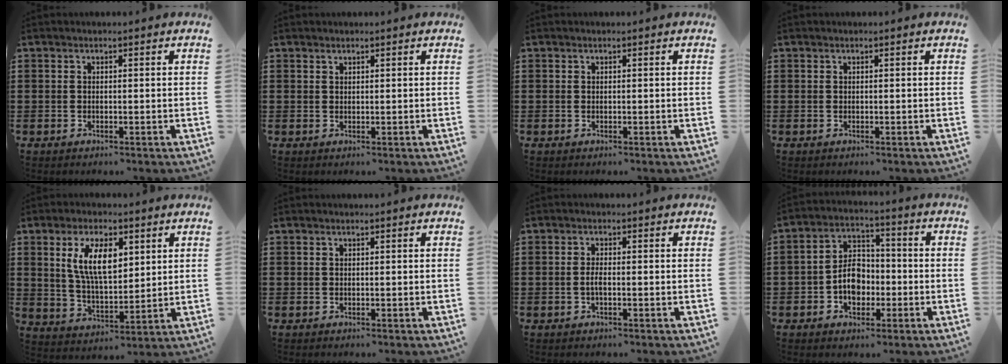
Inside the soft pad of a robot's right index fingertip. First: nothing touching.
{"total": 0.6, "force": [0.5, 0.4, 0.1], "torque": [-0.003, 0.001, 0.010]}
{"total": 0.0}
{"total": 0.0}
{"total": 8.6, "force": [3.4, 3.8, 7.0], "torque": [-0.148, 0.012, 0.059]}
{"total": 0.0}
{"total": 1.8, "force": [-0.4, 0.4, 1.7], "torque": [-0.040, -0.003, -0.011]}
{"total": 6.4, "force": [-1.6, 4.6, 4.2], "torque": [-0.065, 0.006, -0.031]}